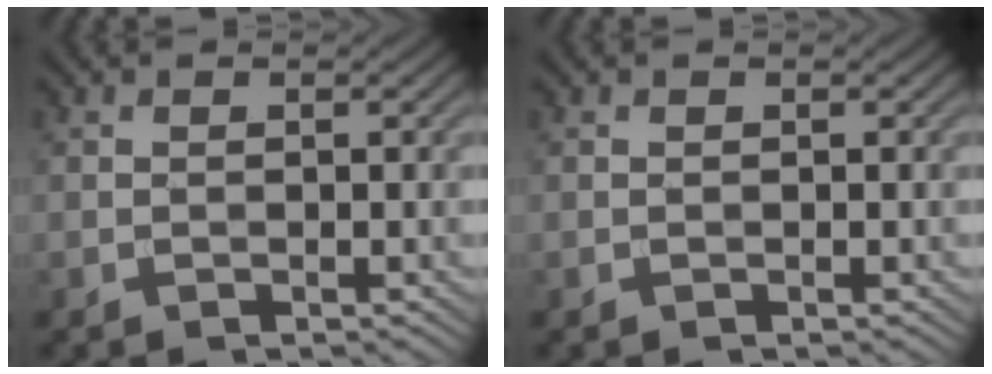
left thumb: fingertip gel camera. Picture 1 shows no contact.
{"total": 0.0}